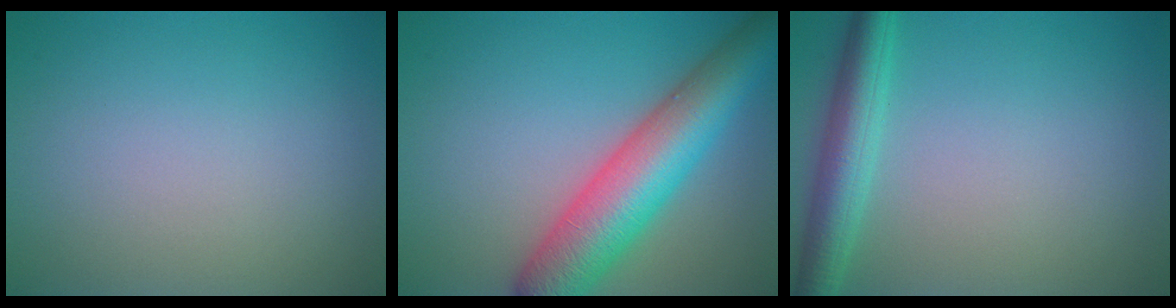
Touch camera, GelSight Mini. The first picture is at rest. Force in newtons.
{"total": 9.3, "press": 9.3, "slide": 0.4}
{"total": 4.2, "press": 4.2, "slide": 0.2}